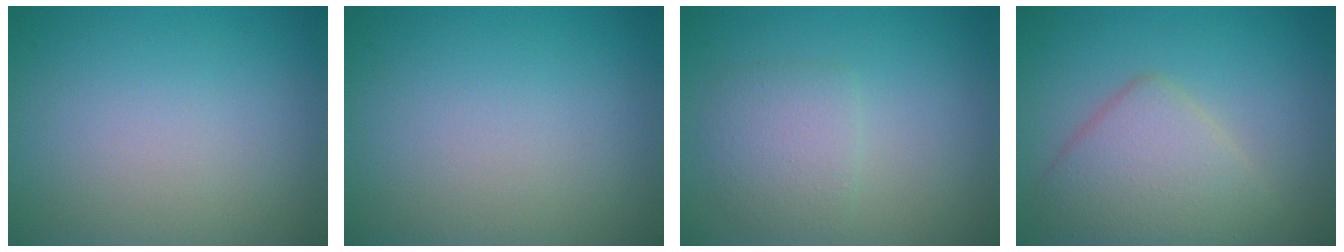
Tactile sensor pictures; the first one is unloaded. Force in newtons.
{"total": 0.0}
{"total": 2.8, "press": 2.8, "slide": 0.1}
{"total": 4.8, "press": 4.8, "slide": 0.3}